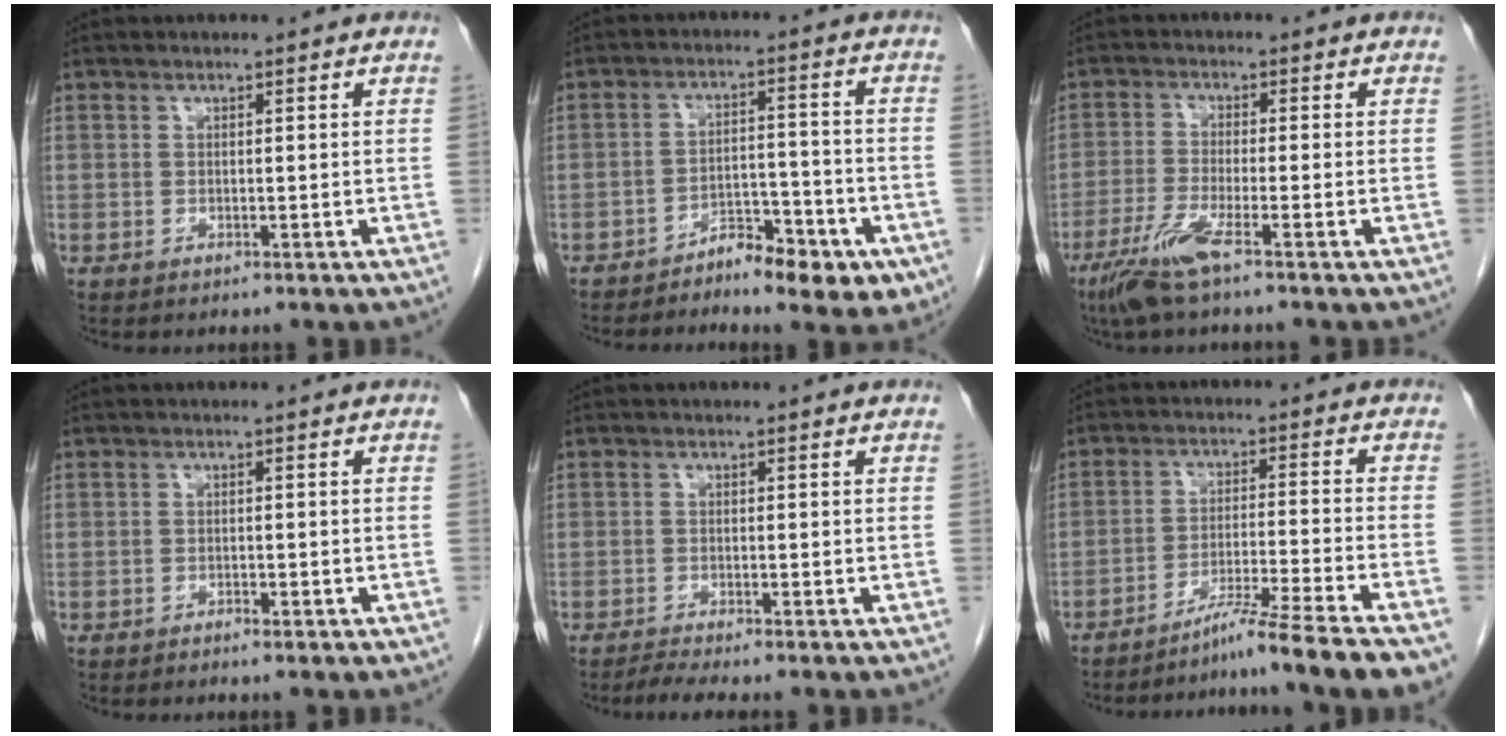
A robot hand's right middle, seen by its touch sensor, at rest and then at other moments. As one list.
[{"total": 7.9, "force": [-5.1, 2.9, 5.3], "torque": [-0.070, 0.016, -0.074]}, {"total": 5.9, "force": [-3.8, -0.1, 4.5], "torque": [-0.096, -0.016, -0.079]}, {"total": 1.2, "force": [-0.8, 0.4, 0.8], "torque": [-0.018, 0.001, -0.008]}, {"total": 2.0, "force": [-1.7, -0.5, 0.8], "torque": [-0.026, -0.008, -0.036]}, {"total": 11.4, "force": [-9.3, -2.7, 6.1], "torque": [-0.075, -0.016, -0.144]}]